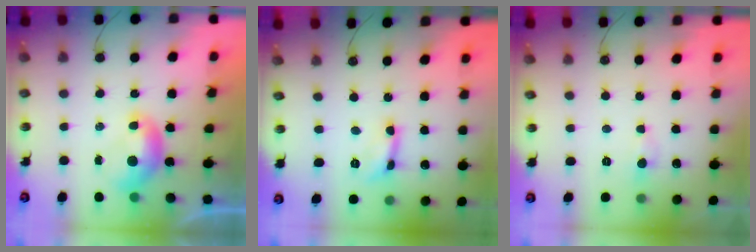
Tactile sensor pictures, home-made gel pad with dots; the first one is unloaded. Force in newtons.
{"total": 0.9, "press": 0.8, "slide": 0.1}
{"total": 0.0}